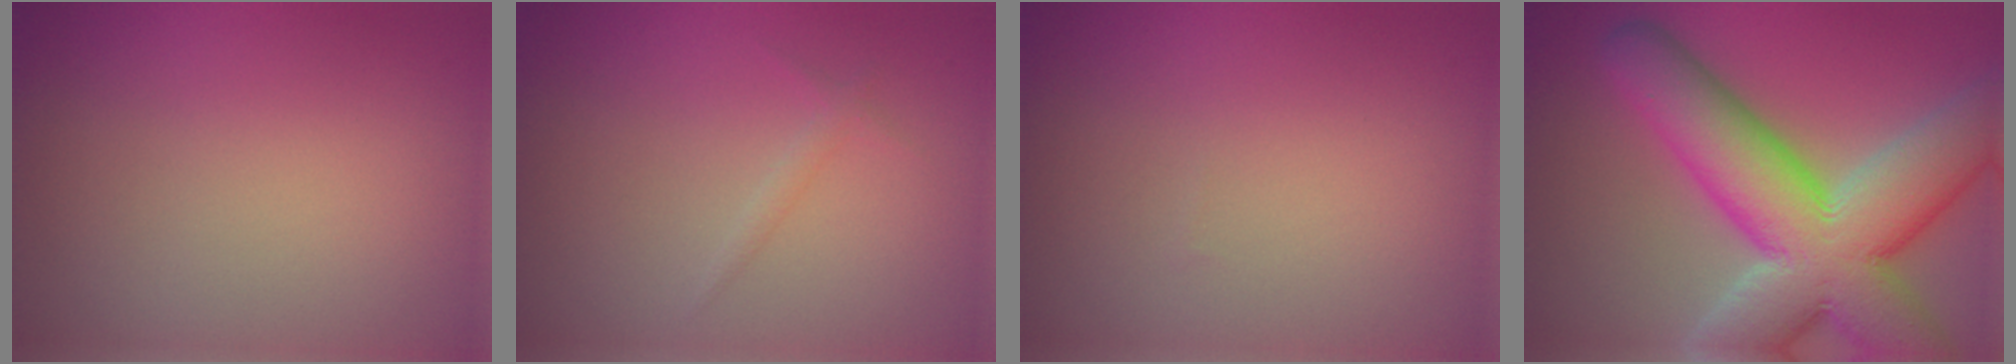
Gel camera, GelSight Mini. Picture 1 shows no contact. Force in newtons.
{"total": 0.8, "press": 0.8, "slide": 0.1}
{"total": 0.0}
{"total": 14.7, "press": 14.7, "slide": 1.0}